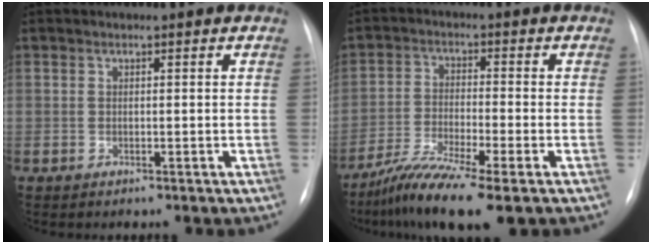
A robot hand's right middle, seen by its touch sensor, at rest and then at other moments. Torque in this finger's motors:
{"motor_torque": [1.14, -1.00, 0.27, 0.10]}